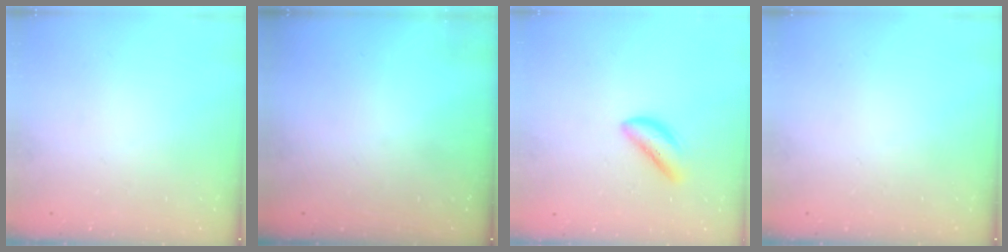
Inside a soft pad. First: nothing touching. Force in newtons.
{"total": 0.0}
{"total": 3.6, "press": 3.5, "slide": 0.4}
{"total": 0.0}